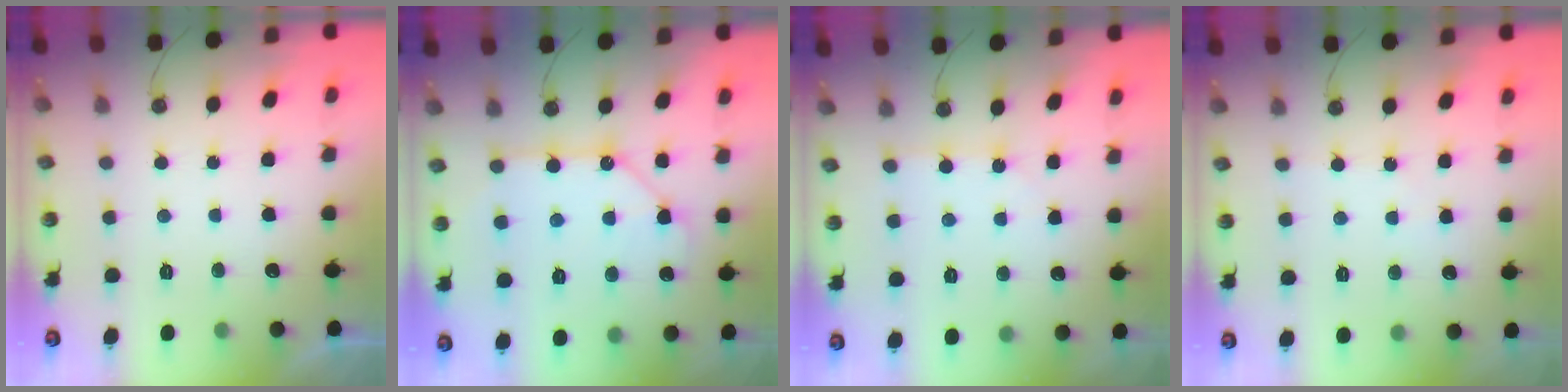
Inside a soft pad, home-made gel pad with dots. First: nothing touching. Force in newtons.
{"total": 11.1, "press": 11.1, "slide": 0.9}
{"total": 2.8, "press": 2.8, "slide": 0.4}
{"total": 2.7, "press": 2.7, "slide": 0.4}